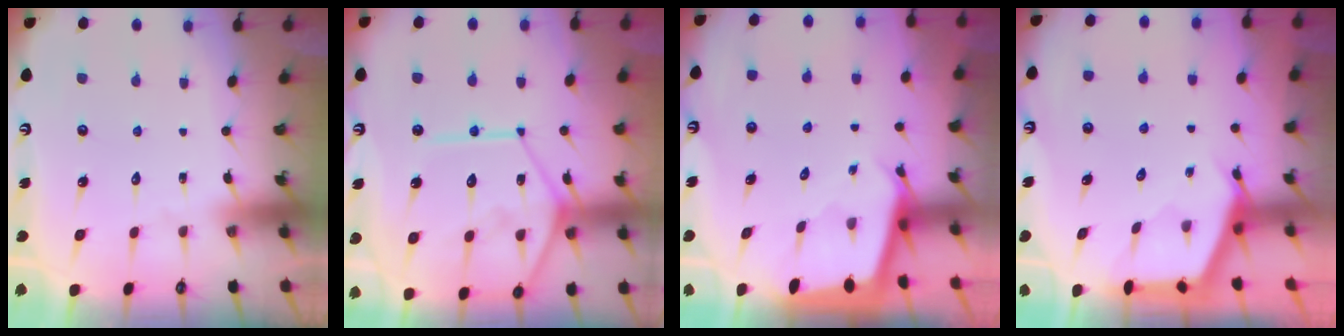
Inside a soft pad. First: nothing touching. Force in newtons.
{"total": 15.1, "press": 15.0, "slide": 1.8}
{"total": 2.3, "press": 2.3, "slide": 0.1}
{"total": 3.0, "press": 3.0, "slide": 0.4}